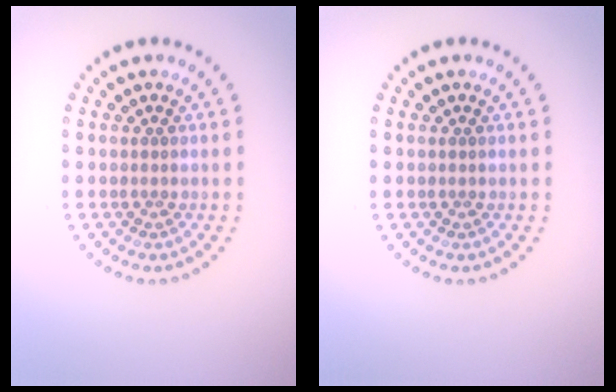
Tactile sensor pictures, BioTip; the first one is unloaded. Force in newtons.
{"total": 0.0}